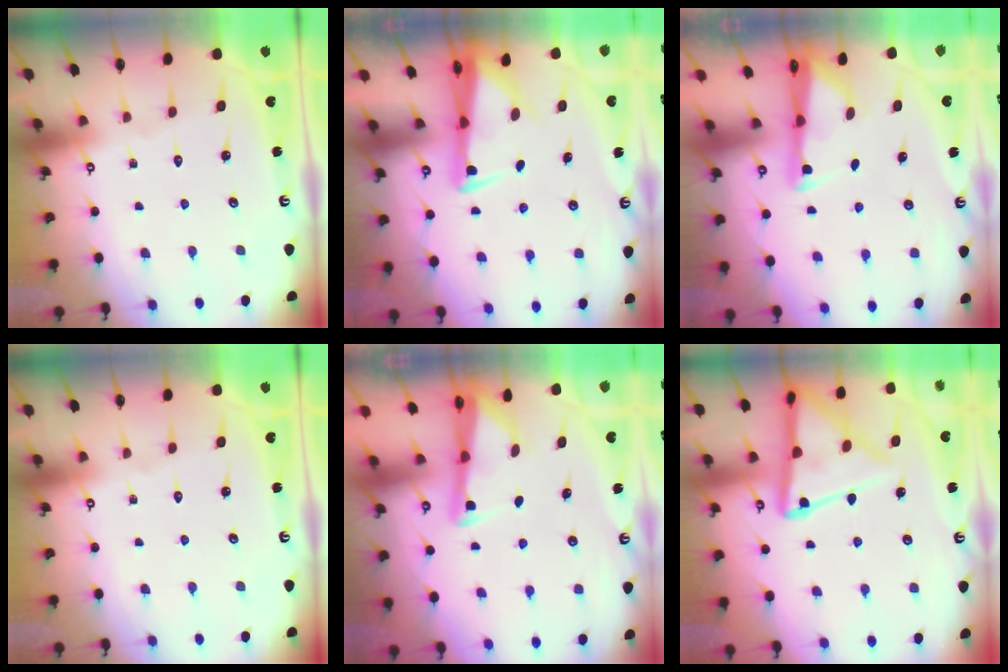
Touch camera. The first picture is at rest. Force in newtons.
{"total": 3.3, "press": 3.2, "slide": 1.0}
{"total": 2.7, "press": 2.7, "slide": 0.4}
{"total": 0.0}
{"total": 2.7, "press": 2.6, "slide": 0.3}
{"total": 14.6, "press": 14.5, "slide": 1.6}